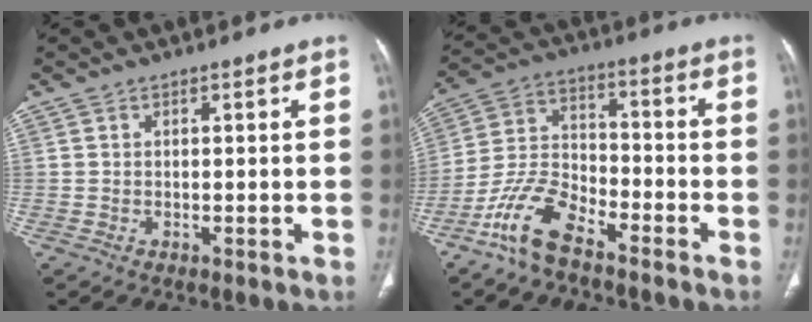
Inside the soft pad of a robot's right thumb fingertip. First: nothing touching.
{"total": 10.4, "force": [-7.3, 4.4, 5.9], "torque": [-0.130, 0.048, -0.152]}